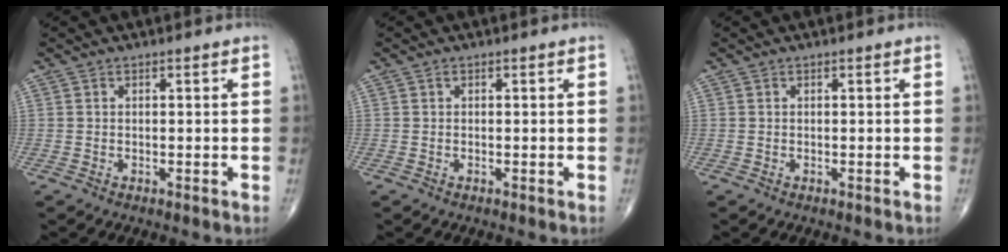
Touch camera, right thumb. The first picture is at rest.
{"total": 0.0}
{"total": 0.0}